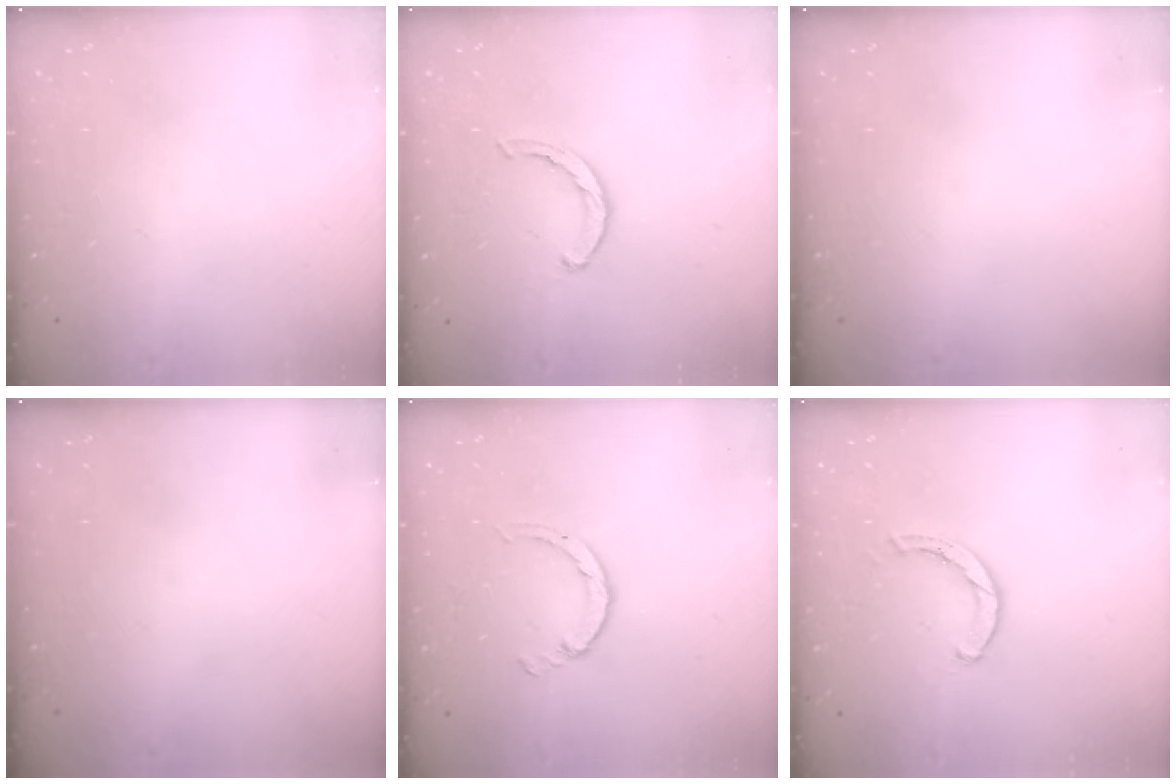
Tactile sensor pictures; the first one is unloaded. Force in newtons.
{"total": 2.7, "press": 2.7, "slide": 0.4}
{"total": 0.0}
{"total": 0.0}
{"total": 2.6, "press": 2.6, "slide": 0.4}
{"total": 2.0, "press": 2.0, "slide": 0.2}